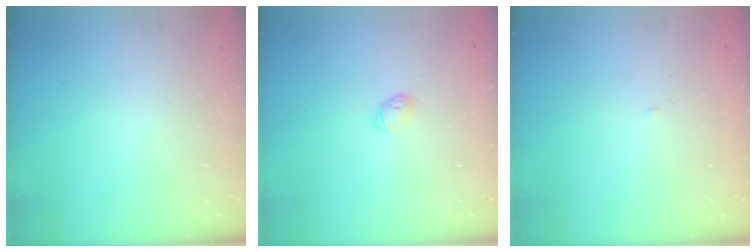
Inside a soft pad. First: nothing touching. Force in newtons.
{"total": 3.2, "press": 3.1, "slide": 0.8}
{"total": 1.7, "press": 1.7, "slide": 0.3}